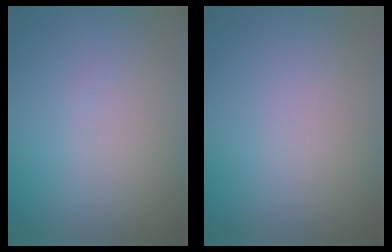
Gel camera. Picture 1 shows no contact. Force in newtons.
{"total": 0.0}